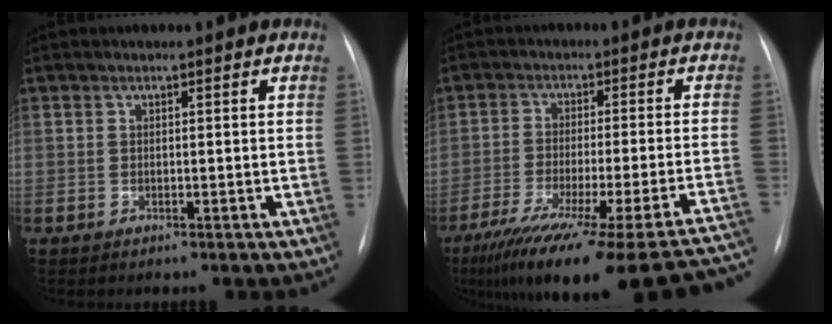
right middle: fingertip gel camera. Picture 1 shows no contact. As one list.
[{"total": 30.3, "force": [-25.0, 1.3, 17.0], "torque": [-0.189, -0.053, -0.336]}]